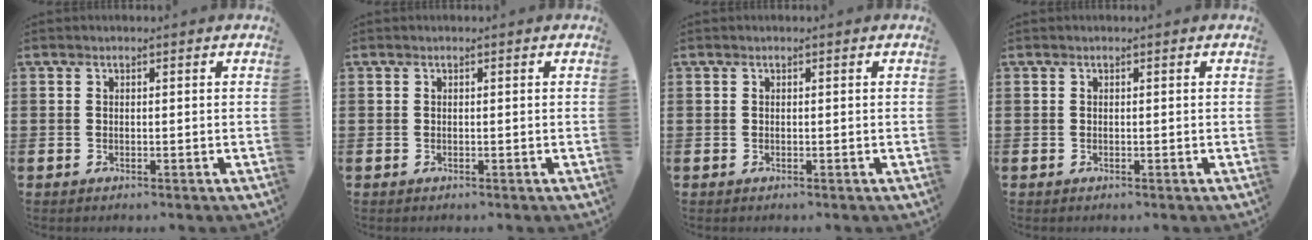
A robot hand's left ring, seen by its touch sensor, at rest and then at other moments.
{"total": 0.0}
{"total": 0.0}
{"total": 0.0}